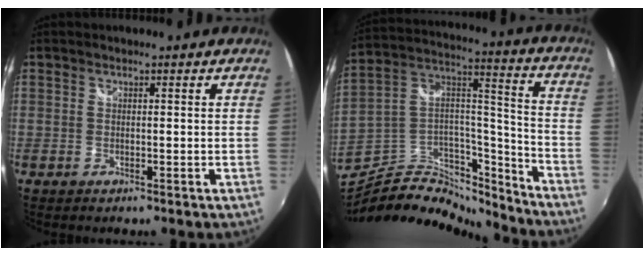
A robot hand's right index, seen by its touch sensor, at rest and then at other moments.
{"total": 20.2, "force": [-17.0, 8.3, 6.9], "torque": [-0.129, 0.061, -0.271]}